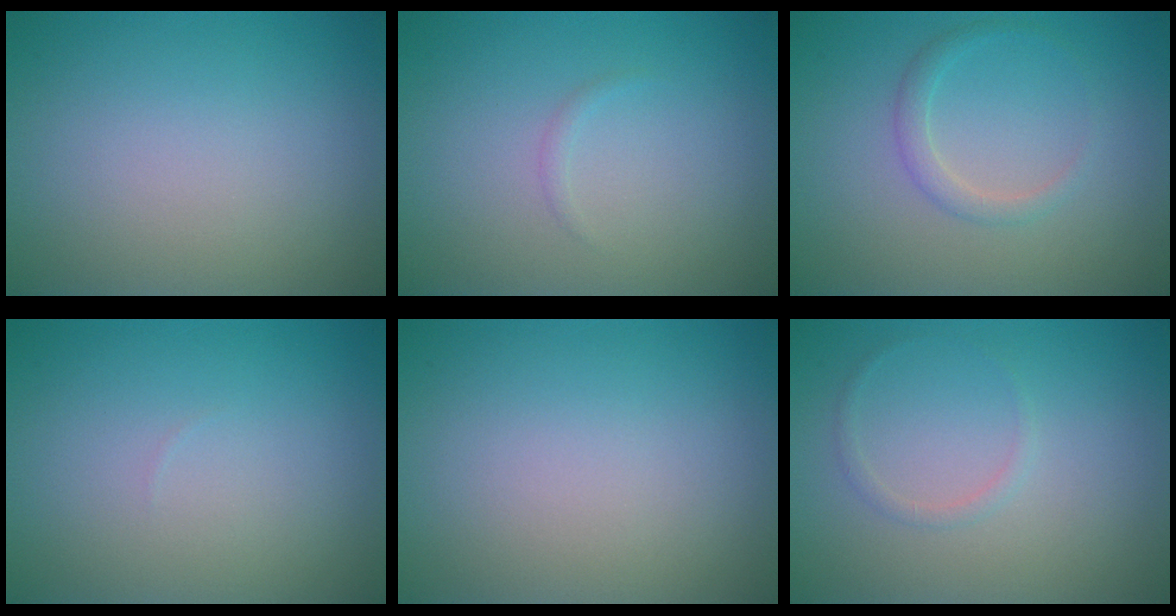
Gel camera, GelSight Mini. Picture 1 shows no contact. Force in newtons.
{"total": 0.5, "press": 0.5, "slide": 0.0}
{"total": 1.4, "press": 1.4, "slide": 0.0}
{"total": 0.0}
{"total": 0.0}
{"total": 0.8, "press": 0.8, "slide": 0.0}